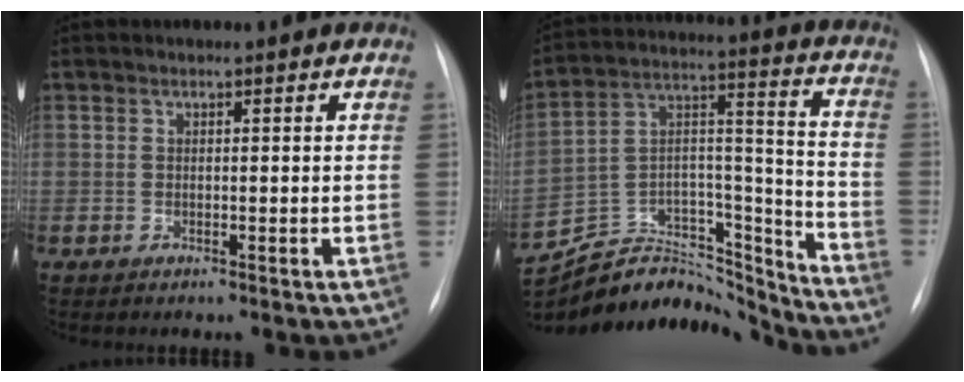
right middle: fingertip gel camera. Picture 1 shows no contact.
{"total": 23.1, "force": [-21.7, 6.4, 4.7], "torque": [-0.128, 0.041, -0.348]}